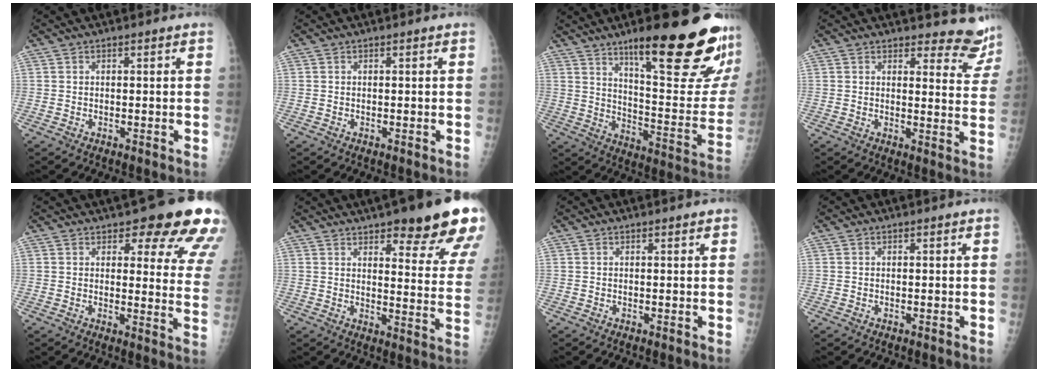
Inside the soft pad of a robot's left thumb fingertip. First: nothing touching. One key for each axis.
{"total": 0.0}
{"total": 27.4, "fx": 16.6, "fy": 5.8, "fz": 21.0, "tx": -0.248, "ty": -0.084, "tz": 0.251}
{"total": 9.2, "fx": 8.9, "fy": 2.4, "fz": 0.4, "tx": 0.035, "ty": -0.087, "tz": 0.075}
{"total": 17.0, "fx": 11.7, "fy": 5.5, "fz": 11.1, "tx": -0.086, "ty": -0.052, "tz": 0.122}
{"total": 22.6, "fx": 15.7, "fy": 5.5, "fz": 15.2, "tx": -0.168, "ty": -0.066, "tz": 0.188}
{"total": 0.6, "fx": 0.4, "fy": 0.2, "fz": 0.3, "tx": -0.007, "ty": -0.001, "tz": 0.004}
{"total": 0.0}